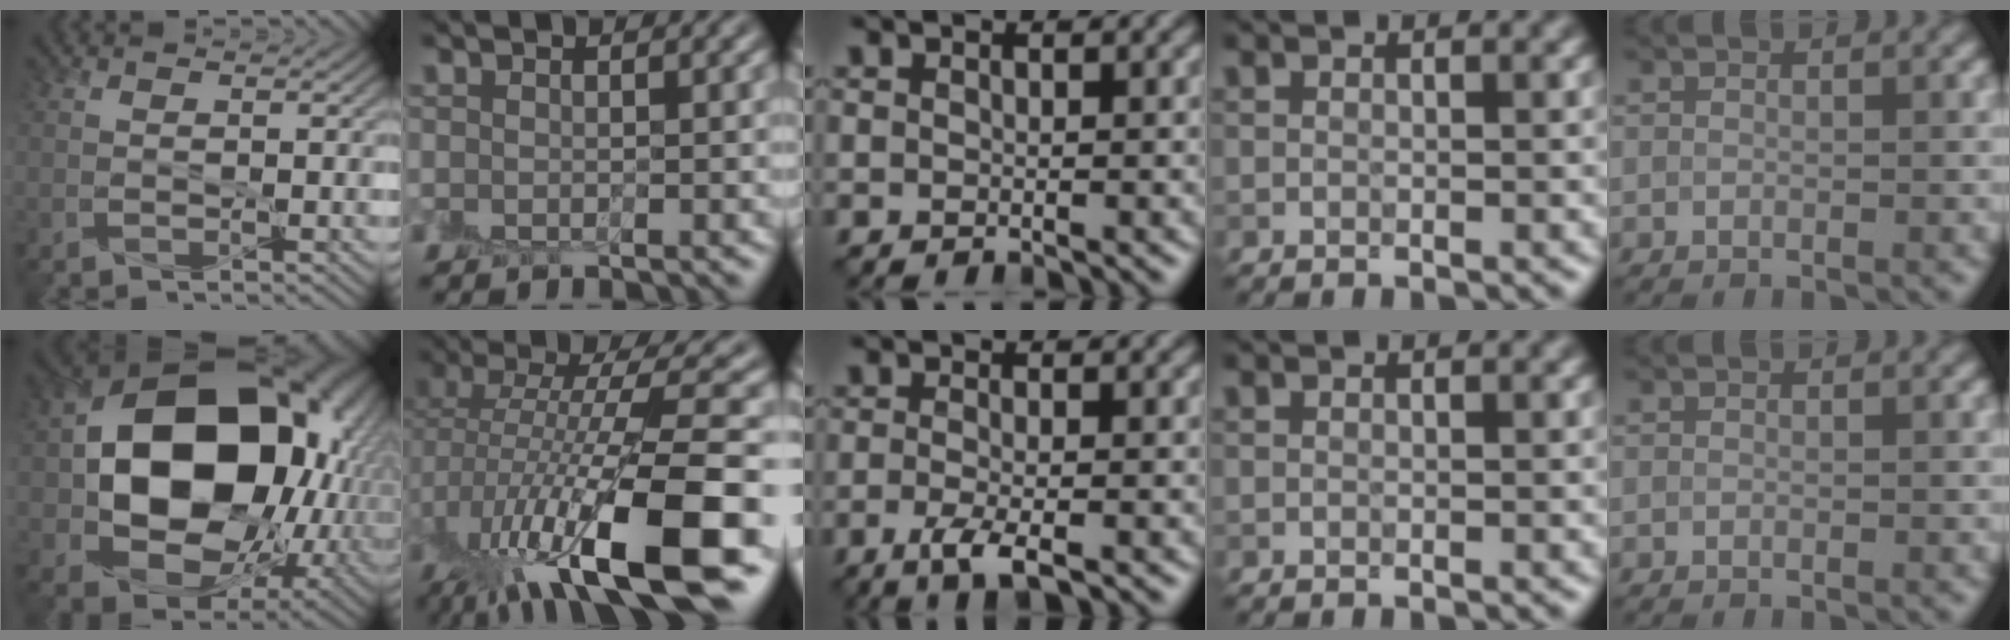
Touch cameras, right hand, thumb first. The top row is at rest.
{"thumb": {"total": 20.8, "force": [1.0, 15.9, 13.4], "torque": [-0.254, -0.054, 0.051]}, "index": {"total": 13.8, "force": [-4.2, 4.1, 12.5], "torque": [-0.228, -0.005, -0.065]}, "middle": {"total": 2.9, "force": [-1.4, 0.7, 2.5], "torque": [-0.050, -0.007, -0.030]}}